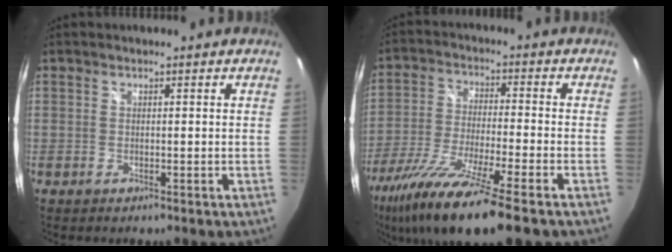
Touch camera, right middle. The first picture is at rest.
{"total": 18.5, "force": [-12.9, 1.7, 13.1], "torque": [-0.262, -0.061, -0.230]}